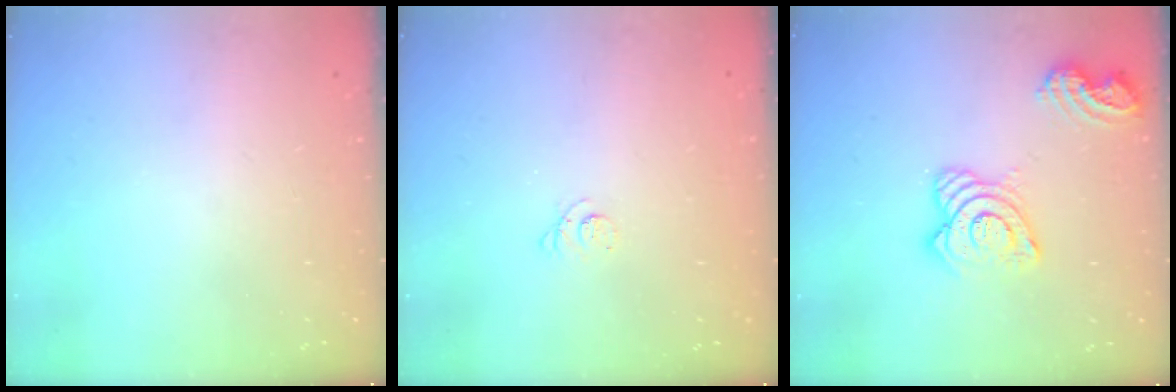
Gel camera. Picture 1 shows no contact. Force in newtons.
{"total": 2.3, "press": 2.3, "slide": 0.3}
{"total": 14.9, "press": 14.8, "slide": 1.6}